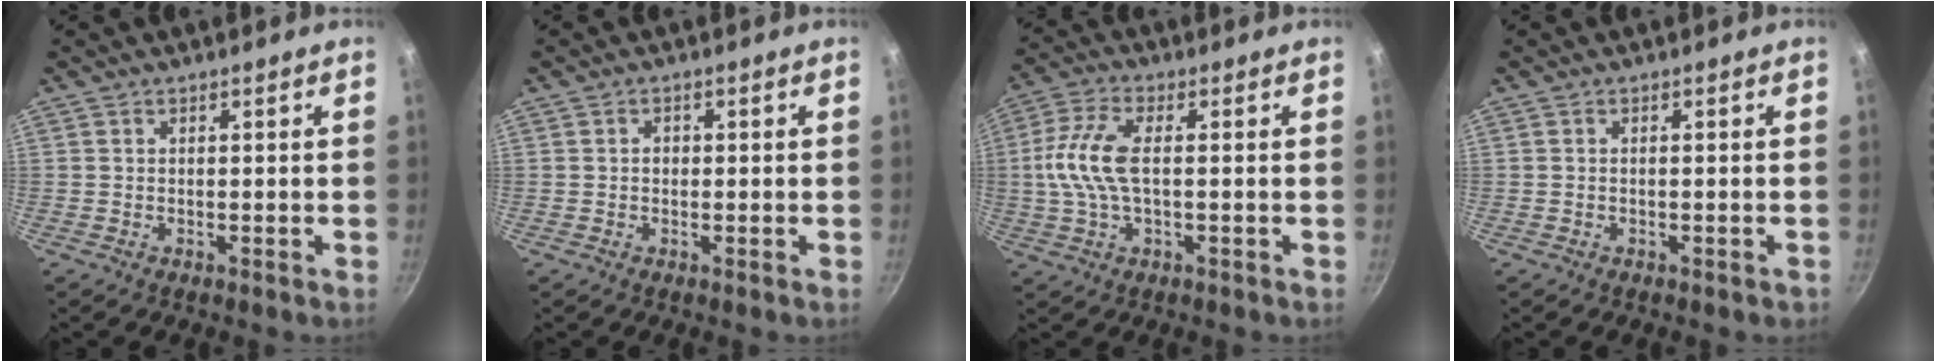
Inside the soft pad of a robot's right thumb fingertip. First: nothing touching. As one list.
[{"total": 1.1, "force": [-0.1, 1.0, 0.5], "torque": [-0.006, 0.004, -0.002]}, {"total": 10.1, "force": [0.2, 4.4, 9.2], "torque": [-0.204, 0.016, -0.005]}, {"total": 0.9, "force": [-0.5, 0.4, 0.7], "torque": [-0.010, 0.009, -0.005]}]